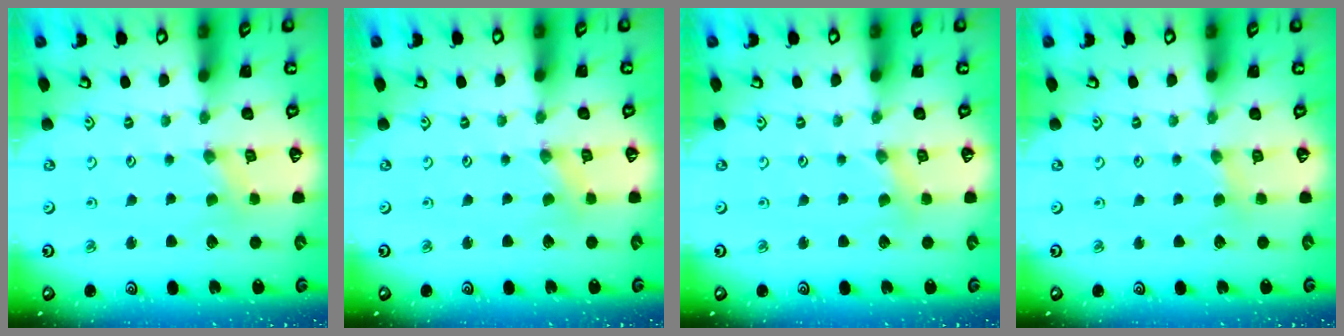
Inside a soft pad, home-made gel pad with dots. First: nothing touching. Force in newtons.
{"total": 0.0}
{"total": 2.5, "press": 2.4, "slide": 0.6}
{"total": 2.2, "press": 2.2, "slide": 0.4}